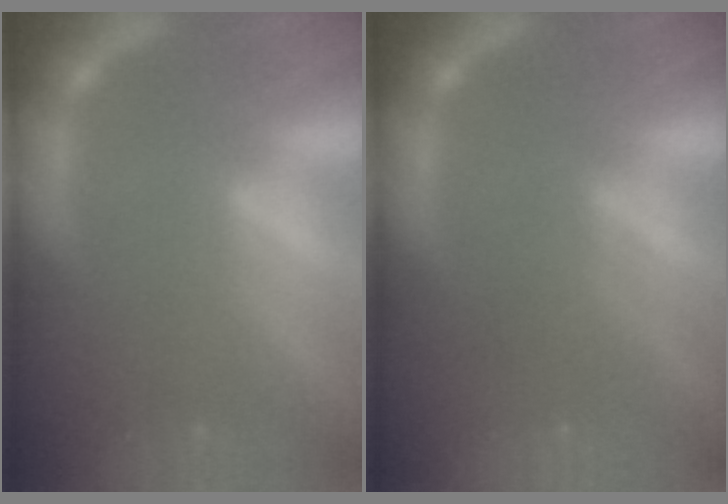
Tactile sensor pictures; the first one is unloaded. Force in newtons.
{"total": 2.0}